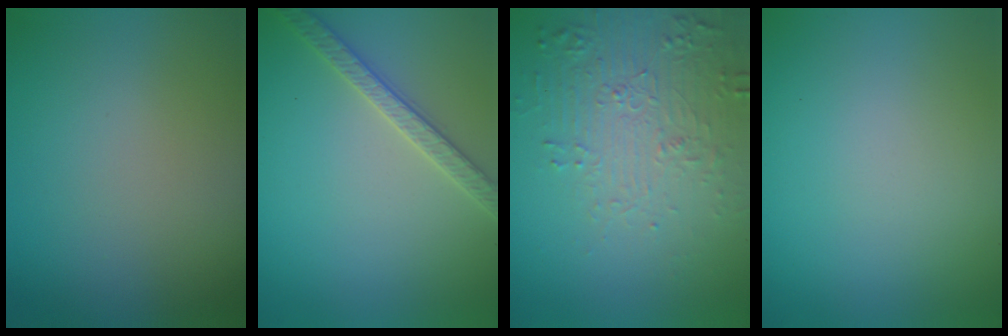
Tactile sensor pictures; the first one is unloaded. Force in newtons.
{"total": 2.7, "press": 2.7, "slide": 0.1}
{"total": 5.7, "press": 3.8, "slide": 4.2}
{"total": 0.0}